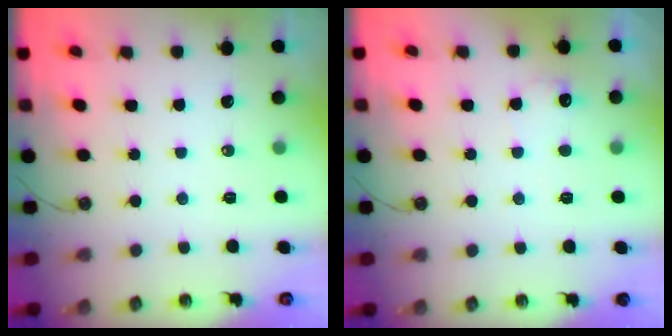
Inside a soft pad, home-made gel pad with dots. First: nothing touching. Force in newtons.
{"total": 6.0, "press": 6.0, "slide": 0.9}